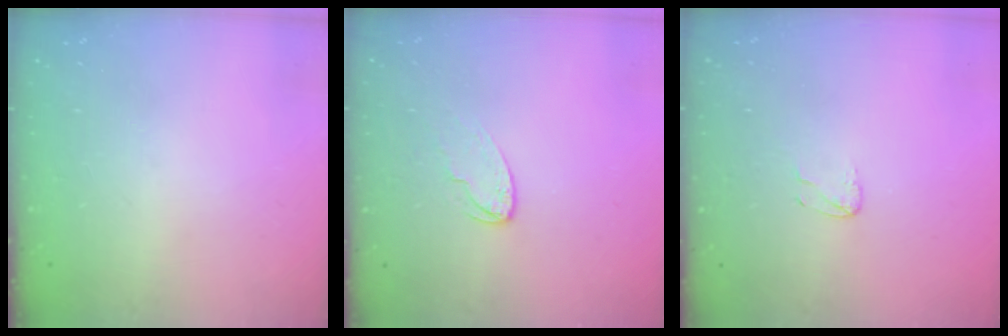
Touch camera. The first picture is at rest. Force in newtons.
{"total": 5.5, "press": 5.5, "slide": 0.5}
{"total": 3.3, "press": 3.3, "slide": 0.3}